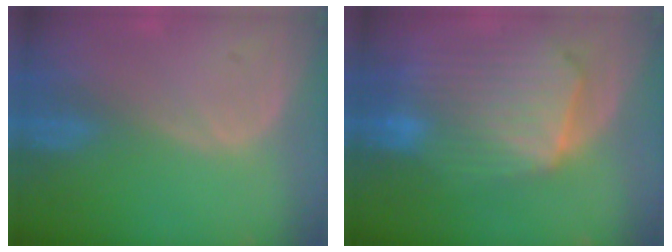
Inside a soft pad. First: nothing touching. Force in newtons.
{"total": 10.7, "press": 9.3, "slide": 5.2}